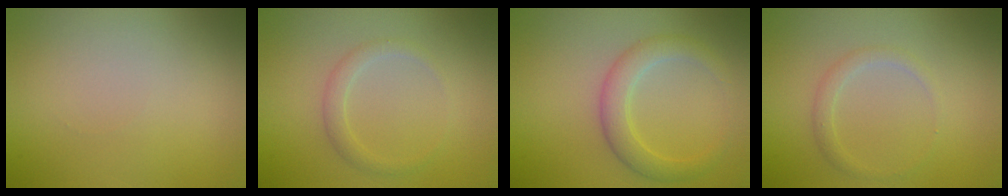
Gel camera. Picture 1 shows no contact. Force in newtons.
{"total": 1.5, "press": 1.5, "slide": 0.0}
{"total": 3.1, "press": 3.1, "slide": 0.0}
{"total": 1.3, "press": 1.3, "slide": 0.1}